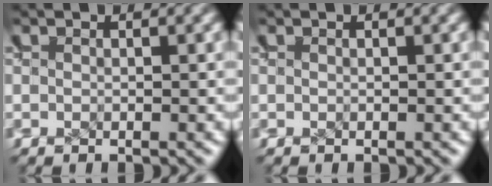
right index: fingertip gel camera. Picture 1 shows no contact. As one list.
[{"total": 0.0}]